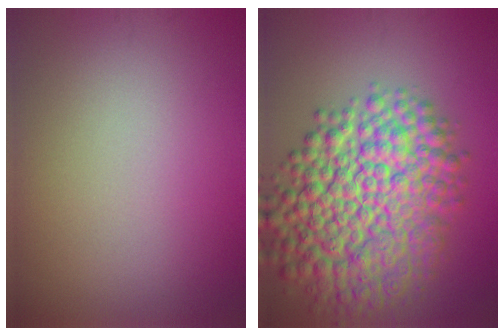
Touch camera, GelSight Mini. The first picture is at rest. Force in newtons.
{"total": 11.8, "press": 11.8, "slide": 0.4}